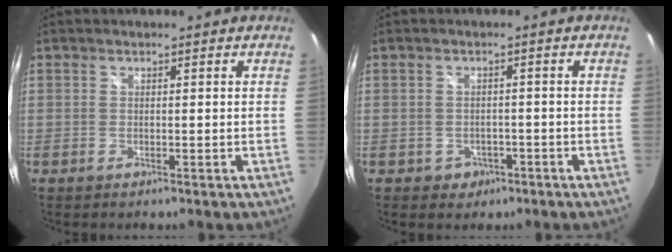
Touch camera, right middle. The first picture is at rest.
{"total": 3.5, "force": [-1.6, 3.1, 0.6], "torque": [-0.022, 0.003, -0.015]}